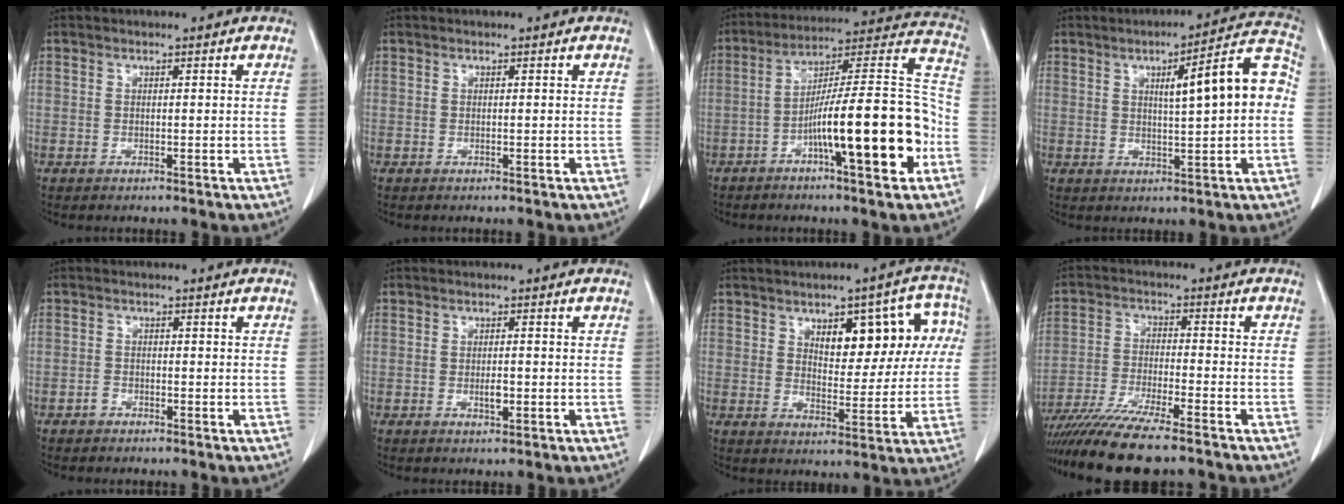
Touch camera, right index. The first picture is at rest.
{"total": 0.0}
{"total": 18.4, "force": [-6.4, 2.1, 17.1], "torque": [-0.261, 0.021, -0.099]}
{"total": 10.8, "force": [1.2, 1.5, 10.6], "torque": [-0.139, 0.030, 0.015]}
{"total": 1.2, "force": [-0.8, 0.7, 0.3], "torque": [-0.006, 0.003, -0.016]}
{"total": 1.8, "force": [-0.4, 0.6, 1.6], "torque": [-0.030, 0.000, -0.004]}
{"total": 11.7, "force": [3.8, 5.3, 9.7], "torque": [-0.112, 0.032, 0.054]}
{"total": 13.9, "force": [-11.5, 0.7, 7.7], "torque": [-0.136, -0.036, -0.192]}